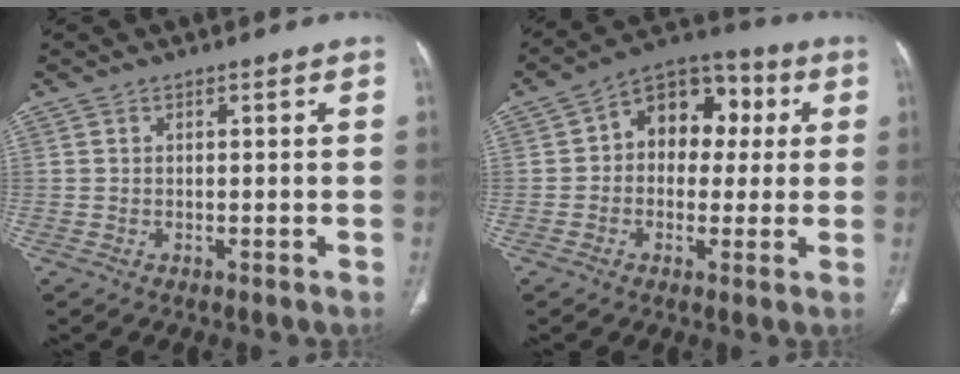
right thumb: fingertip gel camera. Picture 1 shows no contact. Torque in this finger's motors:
{"motor_torque": [0.08, 0.13, -0.12, 0.14, 0.11]}